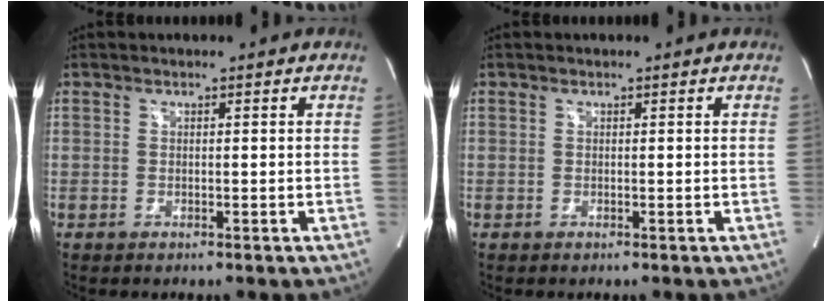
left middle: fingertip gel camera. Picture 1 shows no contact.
{"total": 0.0}